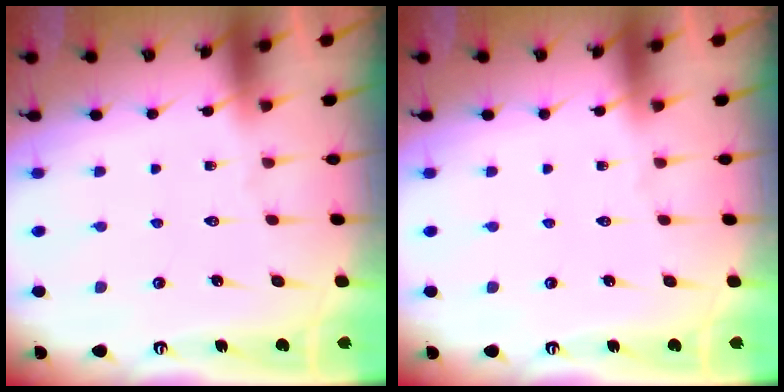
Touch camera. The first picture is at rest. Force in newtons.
{"total": 0.0}